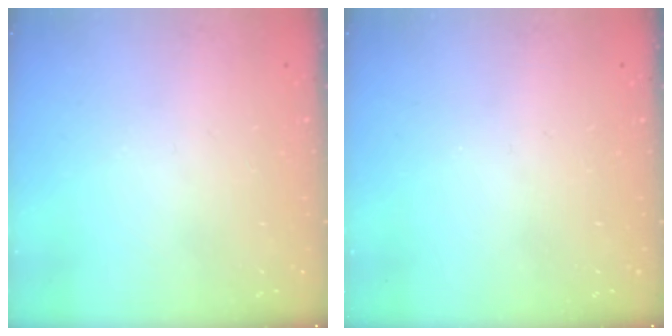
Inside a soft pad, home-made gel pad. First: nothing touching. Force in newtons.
{"total": 0.0}